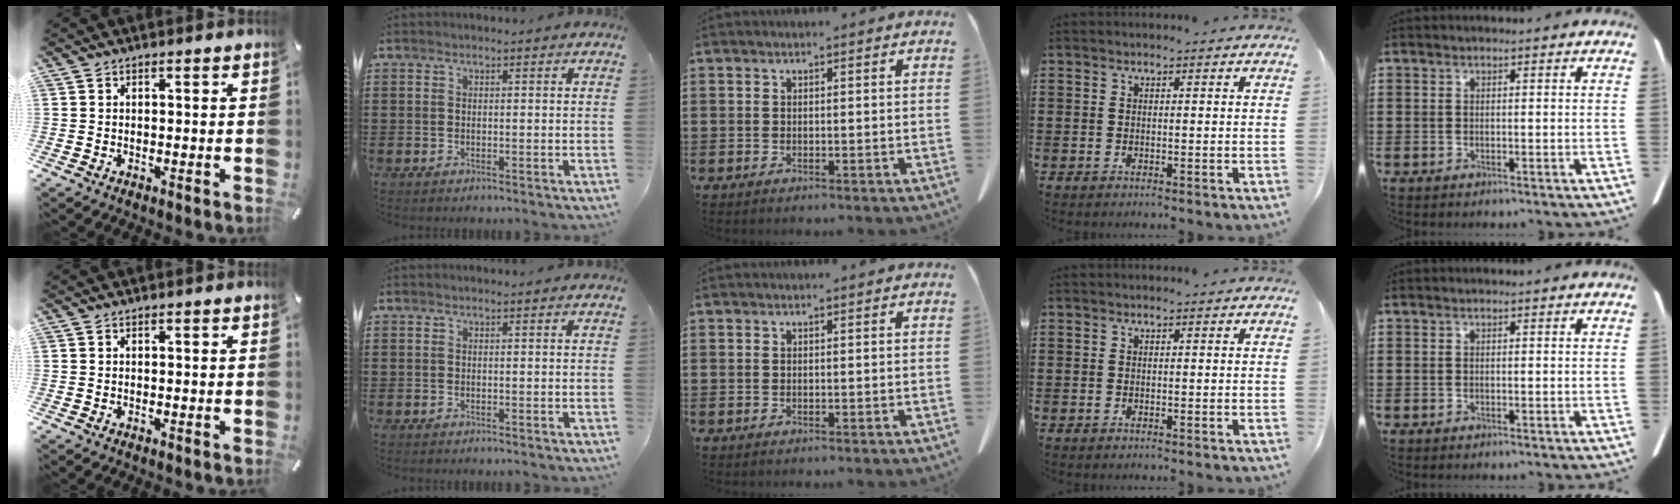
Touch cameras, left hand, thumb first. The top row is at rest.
{}